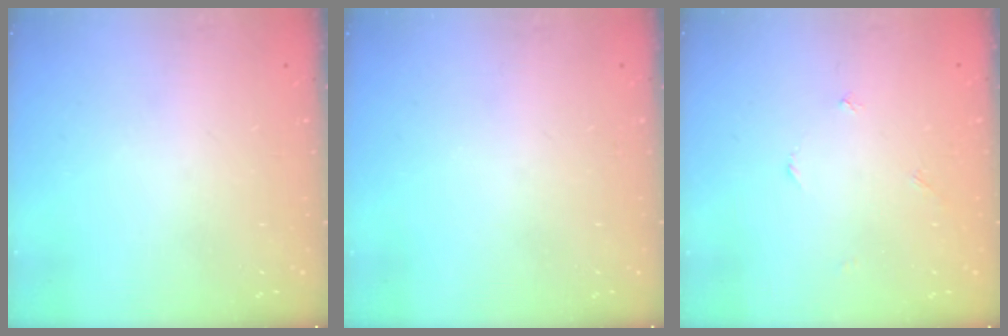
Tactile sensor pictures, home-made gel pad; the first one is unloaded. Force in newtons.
{"total": 0.0}
{"total": 1.5, "press": 1.5, "slide": 0.2}